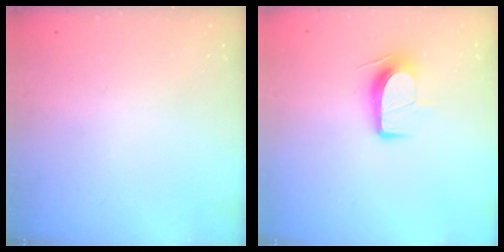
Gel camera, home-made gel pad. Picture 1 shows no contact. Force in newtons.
{"total": 9.9, "press": 9.9, "slide": 0.6}